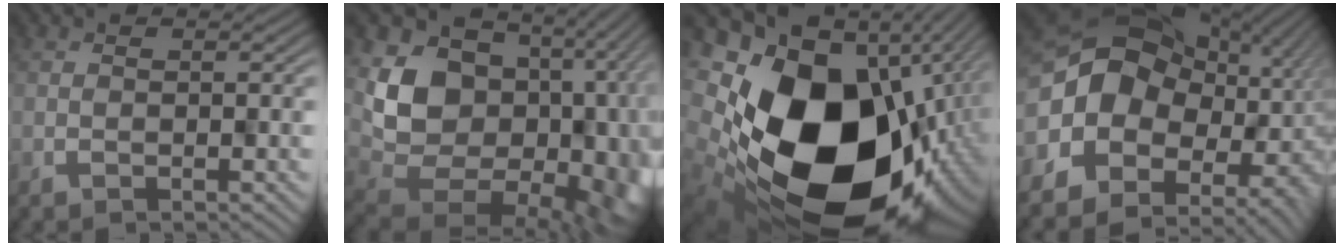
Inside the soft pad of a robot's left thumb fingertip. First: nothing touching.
{"total": 16.1, "force": [2.8, 12.9, 9.1], "torque": [-0.161, -0.056, 0.090]}
{"total": 22.9, "force": [-0.4, 16.9, 15.5], "torque": [-0.341, -0.090, 0.046]}
{"total": 16.3, "force": [2.9, 12.2, 10.4], "torque": [-0.202, -0.033, 0.073]}